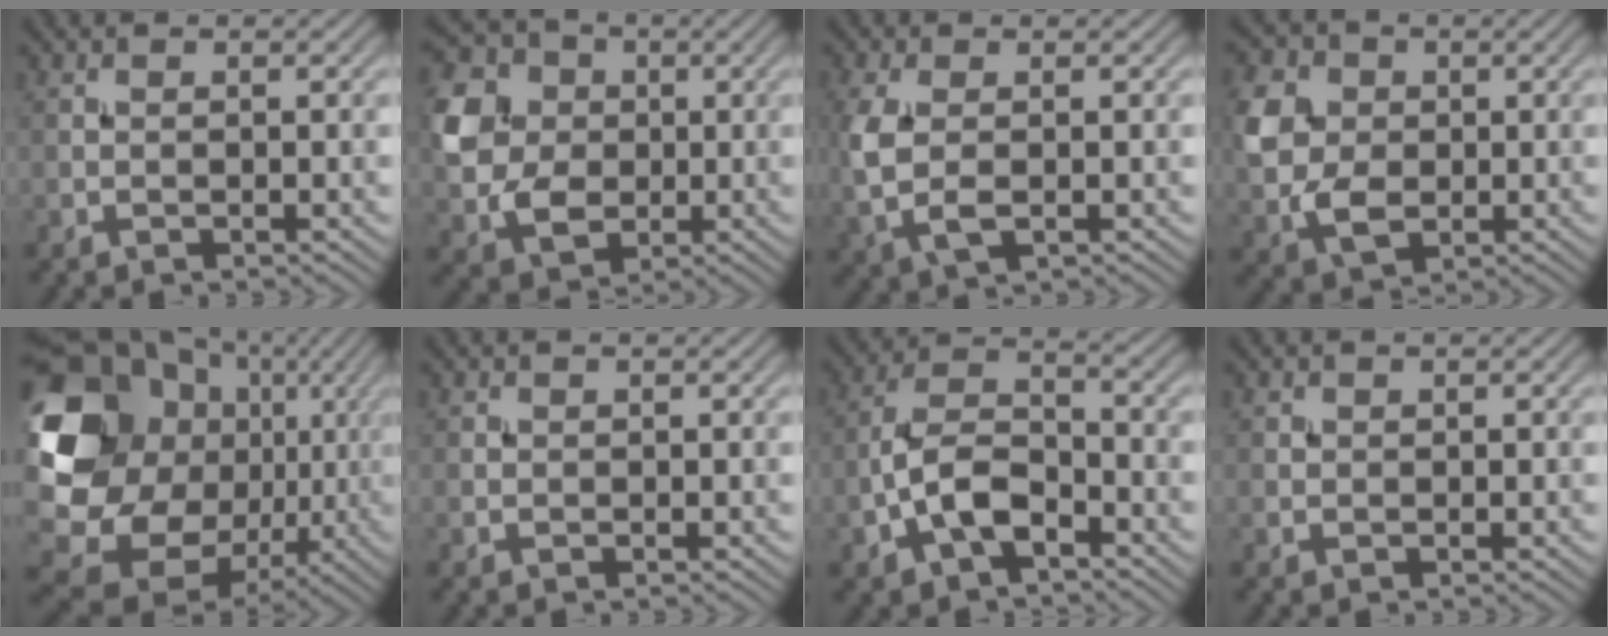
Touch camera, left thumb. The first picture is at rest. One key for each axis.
{"total": 9.8, "fx": 0.9, "fy": 8.3, "fz": 5.2, "tx": -0.152, "ty": 0.003, "tz": 0.009}
{"total": 5.2, "fx": -0.2, "fy": 3.0, "fz": 4.3, "tx": -0.124, "ty": -0.006, "tz": -0.004}
{"total": 8.0, "fx": 0.5, "fy": 6.4, "fz": 4.7, "tx": -0.134, "ty": 0.000, "tz": 0.004}
{"total": 18.6, "fx": 0.9, "fy": 15.4, "fz": 10.4, "tx": -0.239, "ty": -0.017, "tz": 0.033}
{"total": 0.6, "fx": 0.2, "fy": 0.6, "fz": 0.1, "tx": 0.000, "ty": -0.003, "tz": 0.004}
{"total": 7.8, "fx": -3.2, "fy": 4.1, "fz": 5.8, "tx": -0.118, "ty": 0.010, "tz": -0.074}
{"total": 0.9, "fx": 0.4, "fy": 0.8, "fz": 0.2, "tx": -0.003, "ty": -0.002, "tz": 0.006}